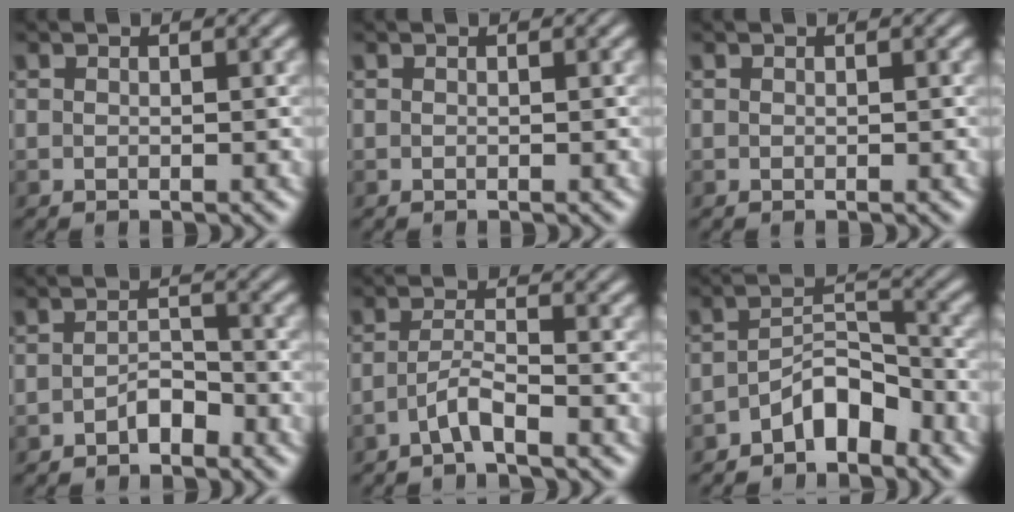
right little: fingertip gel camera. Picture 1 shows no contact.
{"total": 0.0}
{"total": 0.0}
{"total": 2.4, "force": [-2.4, 0.1, 0.5], "torque": [-0.011, 0.002, -0.047]}
{"total": 3.3, "force": [-2.8, -0.2, 1.7], "torque": [-0.046, 0.005, -0.060]}
{"total": 4.0, "force": [-3.7, 0.8, 1.2], "torque": [-0.019, 0.019, -0.070]}